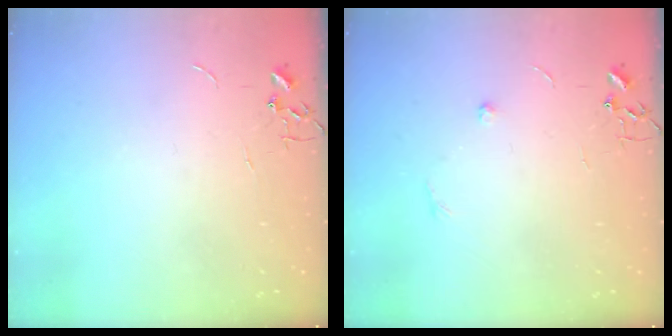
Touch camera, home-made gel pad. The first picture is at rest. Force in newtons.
{"total": 4.1, "press": 3.9, "slide": 1.2}